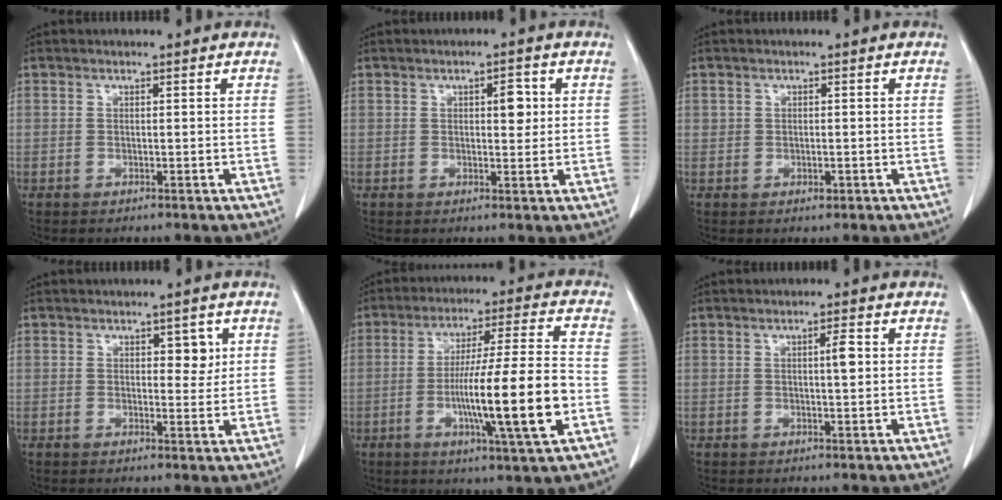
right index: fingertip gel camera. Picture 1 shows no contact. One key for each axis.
{"total": 3.0, "fx": 0.7, "fy": 1.3, "fz": 2.6, "tx": -0.035, "ty": 0.002, "tz": 0.010}
{"total": 1.2, "fx": -0.2, "fy": 0.9, "fz": 0.7, "tx": -0.011, "ty": -0.001, "tz": 0.000}
{"total": 3.1, "fx": 1.1, "fy": 1.6, "fz": 2.4, "tx": -0.025, "ty": 0.000, "tz": 0.014}
{"total": 16.2, "fx": -4.1, "fy": 0.0, "fz": 15.7, "tx": -0.268, "ty": -0.007, "tz": -0.069}
{"total": 2.2, "fx": 0.4, "fy": 0.3, "fz": 2.2, "tx": -0.036, "ty": 0.002, "tz": 0.006}